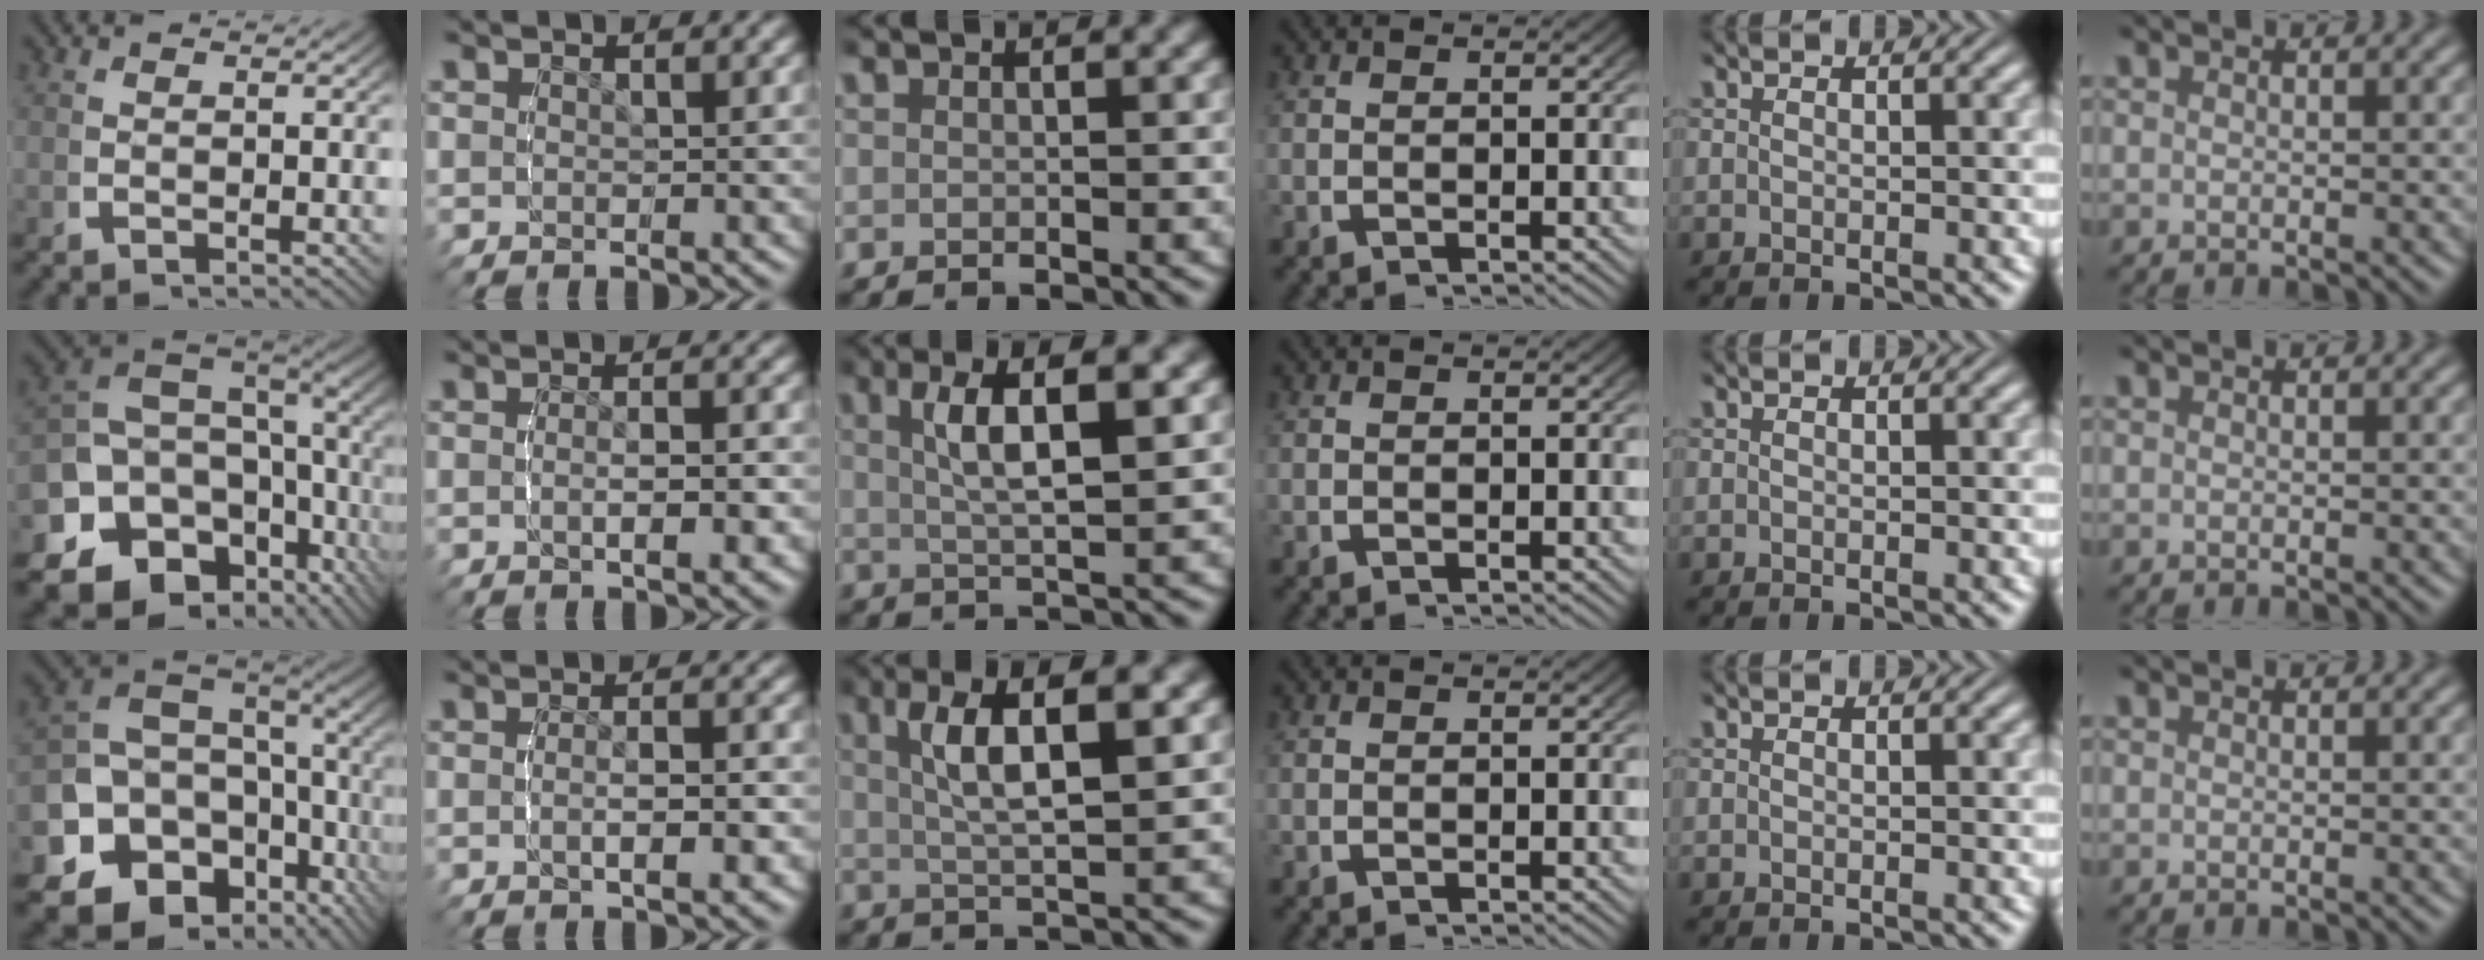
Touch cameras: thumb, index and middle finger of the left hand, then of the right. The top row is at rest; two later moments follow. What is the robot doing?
{"motion": "grasp_and_lifting", "object": "sponge"}